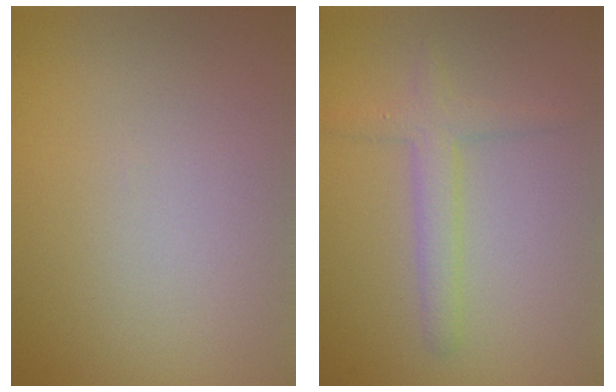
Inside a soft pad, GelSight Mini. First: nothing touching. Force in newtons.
{"total": 2.3, "press": 2.3, "slide": 0.0}